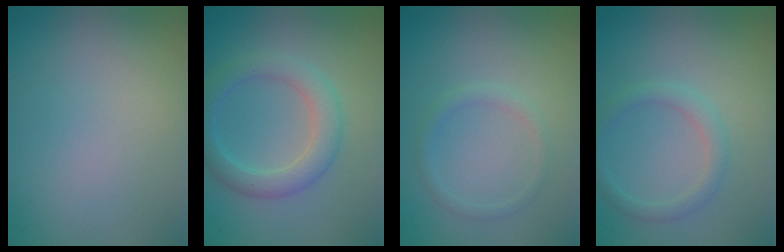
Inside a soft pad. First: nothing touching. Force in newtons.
{"total": 3.5, "press": 3.5, "slide": 0.0}
{"total": 1.3, "press": 1.3, "slide": 0.2}
{"total": 1.9, "press": 1.8, "slide": 0.1}